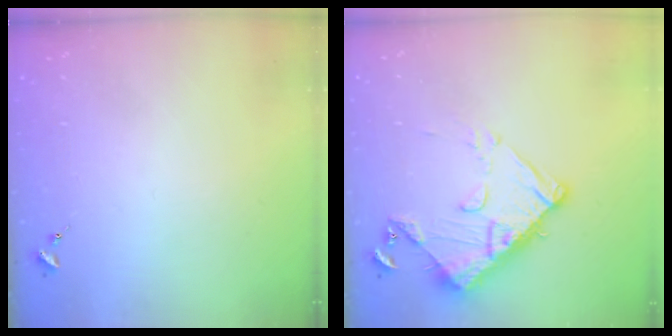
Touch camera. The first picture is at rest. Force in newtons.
{"total": 13.0, "press": 13.0, "slide": 1.3}